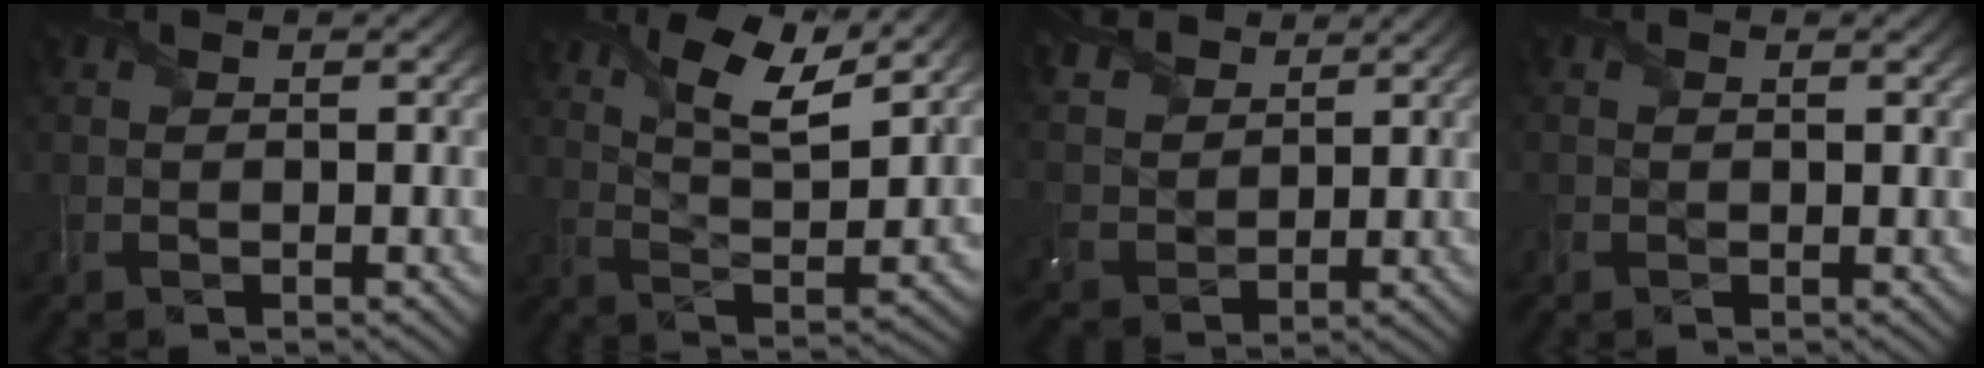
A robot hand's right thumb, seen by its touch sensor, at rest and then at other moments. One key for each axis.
{"total": 10.4, "fx": 6.3, "fy": 3.1, "fz": 7.7, "tx": -0.150, "ty": -0.007, "tz": 0.119}
{"total": 7.4, "fx": 5.1, "fy": 4.2, "fz": 3.4, "tx": -0.118, "ty": 0.015, "tz": 0.102}
{"total": 0.5, "fx": 0.1, "fy": 0.3, "fz": 0.5, "tx": -0.010, "ty": -0.002, "tz": 0.004}